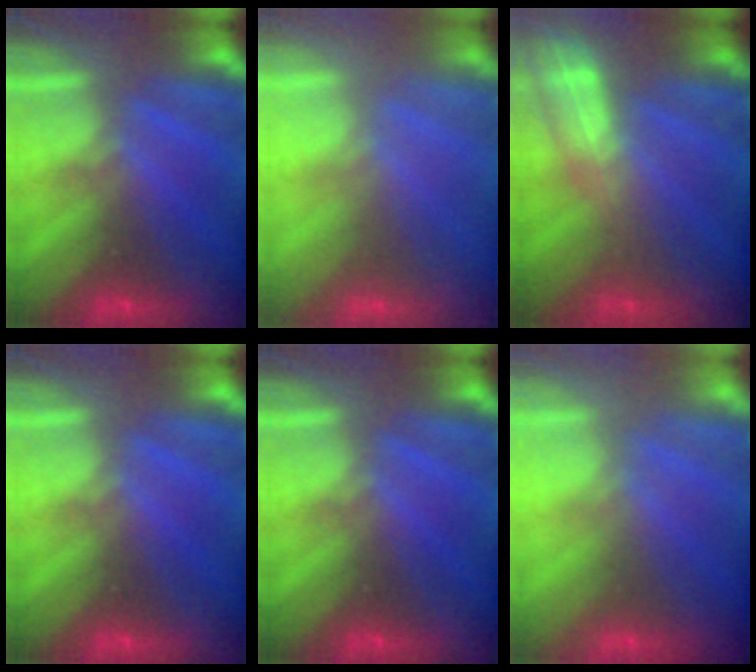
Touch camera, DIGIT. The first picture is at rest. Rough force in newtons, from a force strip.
{"total": 2.0}
{"total": 2.4}
{"total": 0.0}
{"total": 0.0}
{"total": 2.9}